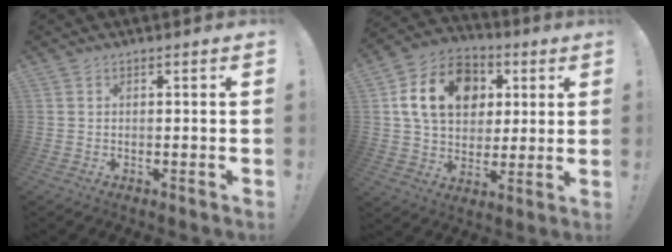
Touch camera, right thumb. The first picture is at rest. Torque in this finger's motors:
{"motor_torque": [1.64, 2.23, 0.67, -0.61, 0.09]}